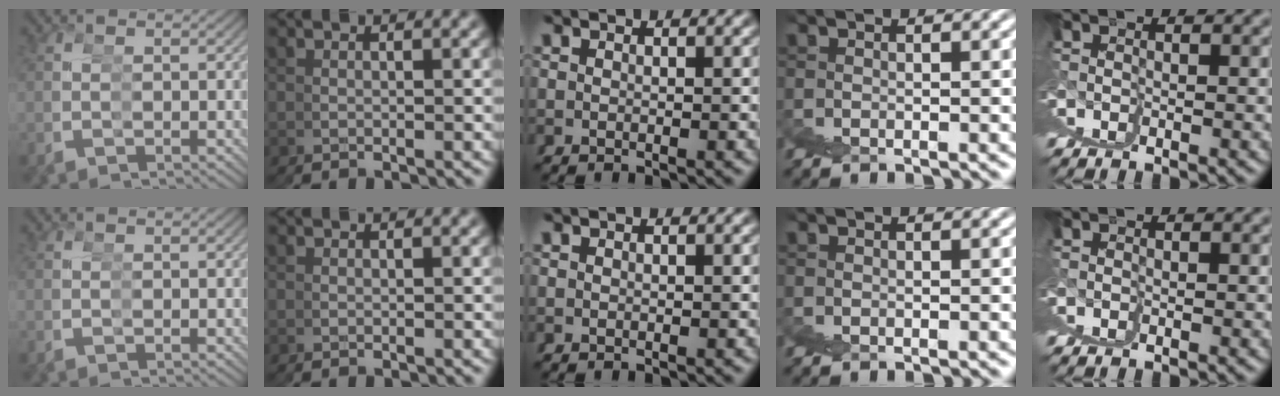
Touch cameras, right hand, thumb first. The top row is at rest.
{"middle": {"total": 1.6, "force": [-0.2, -1.5, -0.5], "torque": [0.021, -0.009, 0.006]}}